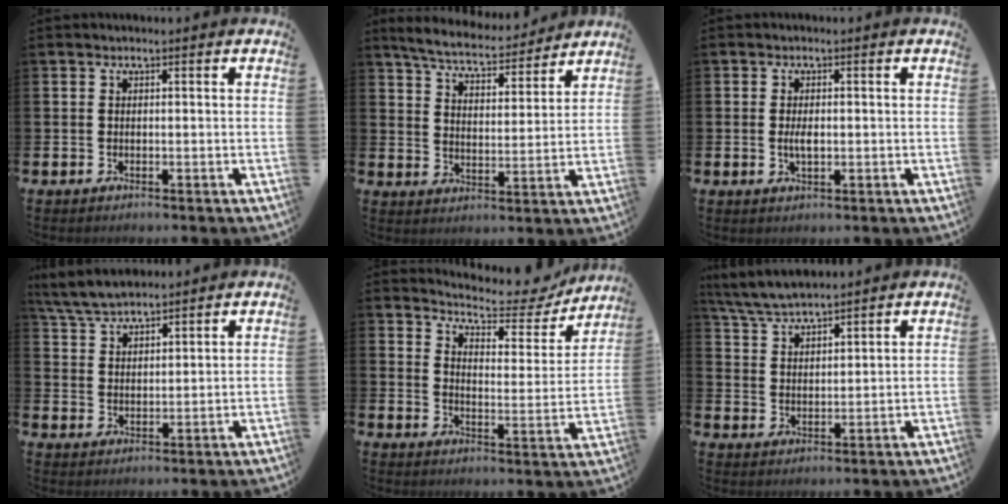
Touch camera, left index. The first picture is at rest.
{"total": 6.3, "force": [6.1, 1.0, 1.5], "torque": [-0.052, -0.041, 0.104]}
{"total": 2.3, "force": [-0.1, 1.0, 2.0], "torque": [-0.037, 0.002, -0.003]}
{"total": 5.4, "force": [5.2, 1.0, 1.2], "torque": [-0.045, -0.017, 0.097]}
{"total": 6.0, "force": [5.8, 1.3, 1.3], "torque": [-0.044, -0.051, 0.093]}
{"total": 5.6, "force": [5.5, 0.7, 1.1], "torque": [-0.046, -0.021, 0.101]}